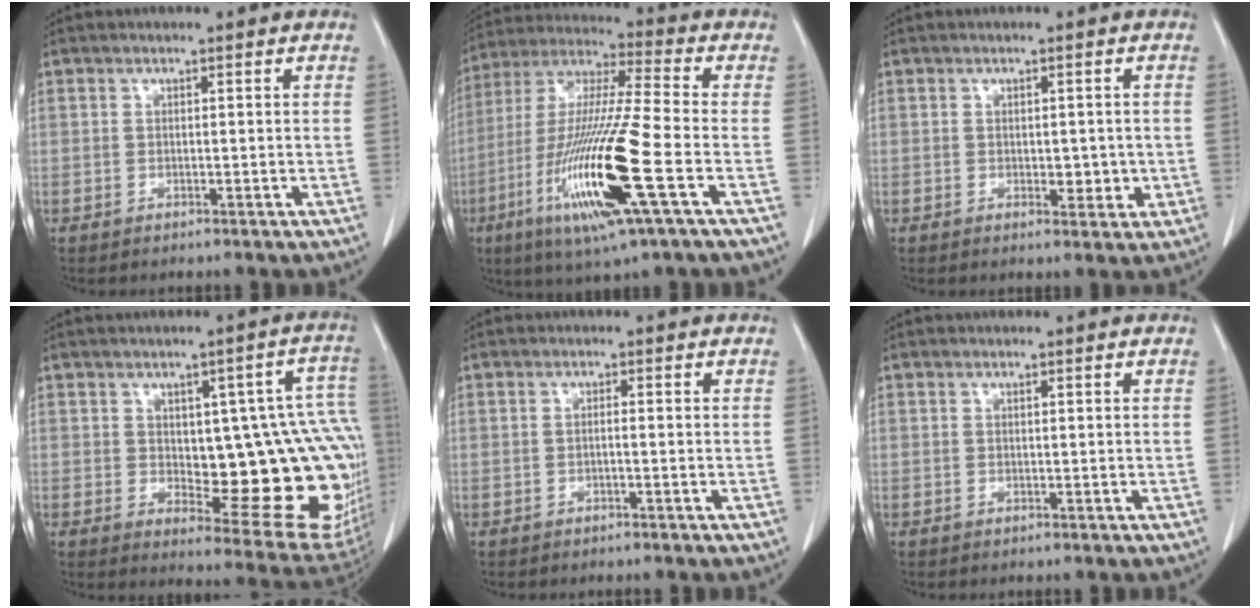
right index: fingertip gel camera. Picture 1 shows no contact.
{"total": 19.9, "force": [-6.8, 0.8, 18.7], "torque": [-0.401, -0.033, -0.130]}
{"total": 3.1, "force": [-0.4, 1.8, 2.5], "torque": [-0.027, -0.001, 0.001]}
{"total": 20.8, "force": [-1.0, 6.7, 19.6], "torque": [-0.158, 0.021, 0.011]}
{"total": 0.7, "force": [-0.3, 0.0, 0.7], "torque": [-0.011, 0.003, -0.006]}
{"total": 0.0}